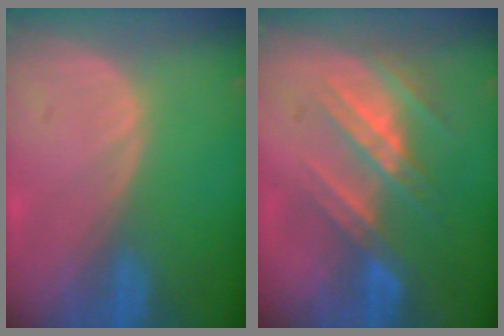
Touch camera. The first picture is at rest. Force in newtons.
{"total": 7.8, "press": 7.4, "slide": 2.6}